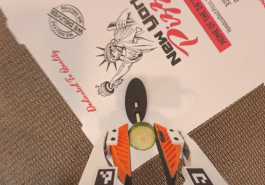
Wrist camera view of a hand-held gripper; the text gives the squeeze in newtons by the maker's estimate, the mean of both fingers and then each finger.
{"total": 7.2, "left": 7.2, "right": 7.1}